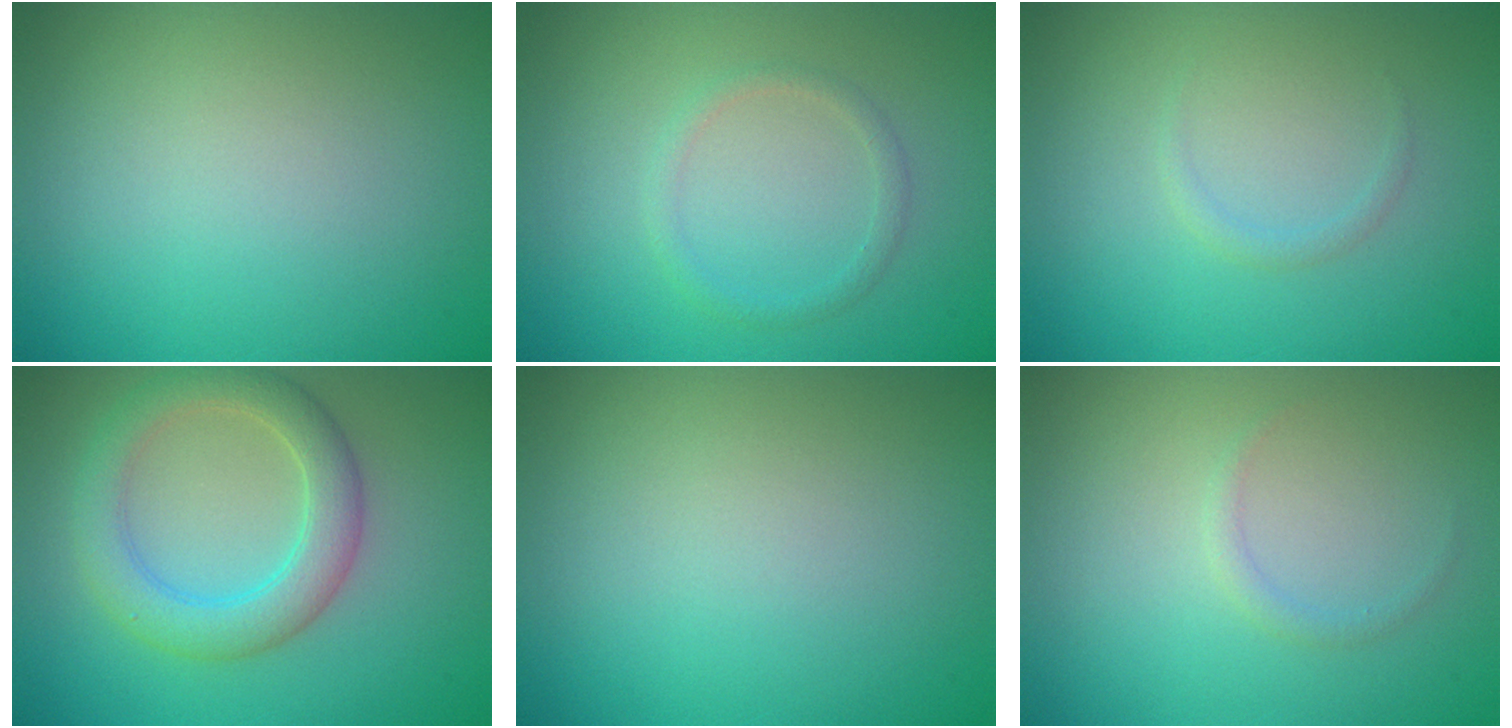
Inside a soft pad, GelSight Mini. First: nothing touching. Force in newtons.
{"total": 1.2, "press": 1.2, "slide": 0.1}
{"total": 0.7, "press": 0.7, "slide": 0.1}
{"total": 4.5, "press": 4.5, "slide": 0.1}
{"total": 0.0}
{"total": 0.8, "press": 0.8, "slide": 0.2}